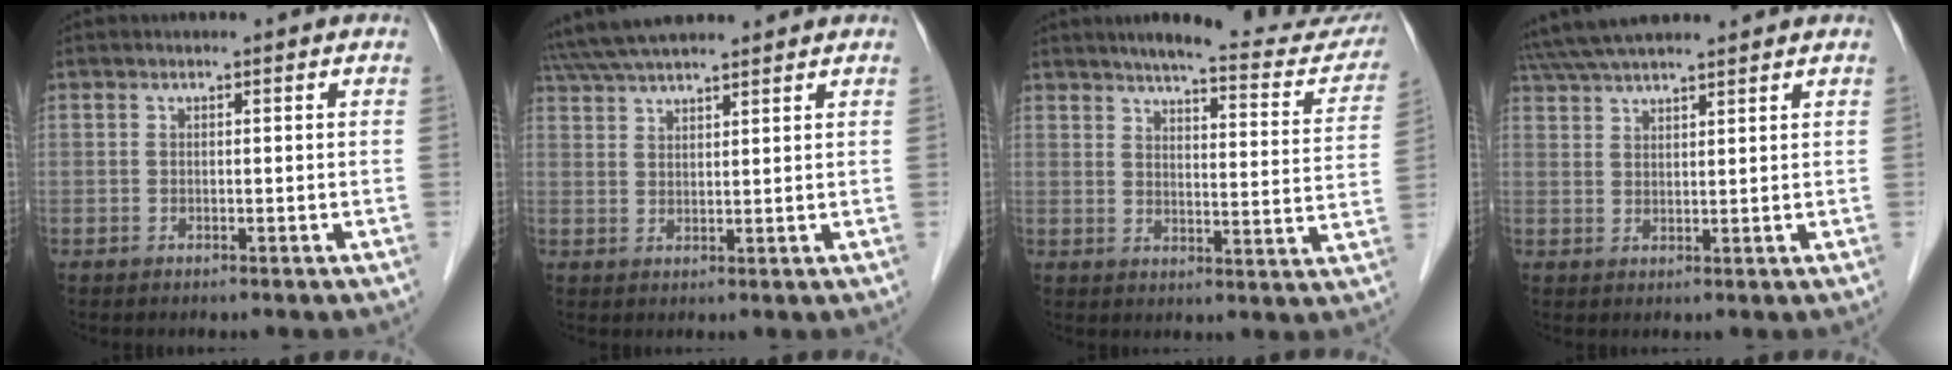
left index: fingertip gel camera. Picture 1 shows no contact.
{"total": 11.1, "force": [9.9, 1.6, 4.9], "torque": [-0.092, 0.046, 0.168]}
{"total": 19.9, "force": [17.8, 3.1, 8.2], "torque": [-0.091, -0.037, 0.206]}
{"total": 10.9, "force": [9.6, 1.7, 4.8], "torque": [-0.090, 0.046, 0.163]}